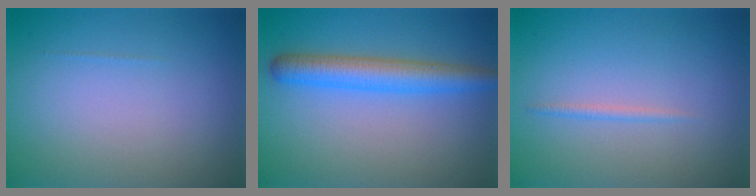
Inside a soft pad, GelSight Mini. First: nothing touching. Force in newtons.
{"total": 4.6, "press": 4.6, "slide": 0.2}
{"total": 0.7, "press": 0.7, "slide": 0.1}